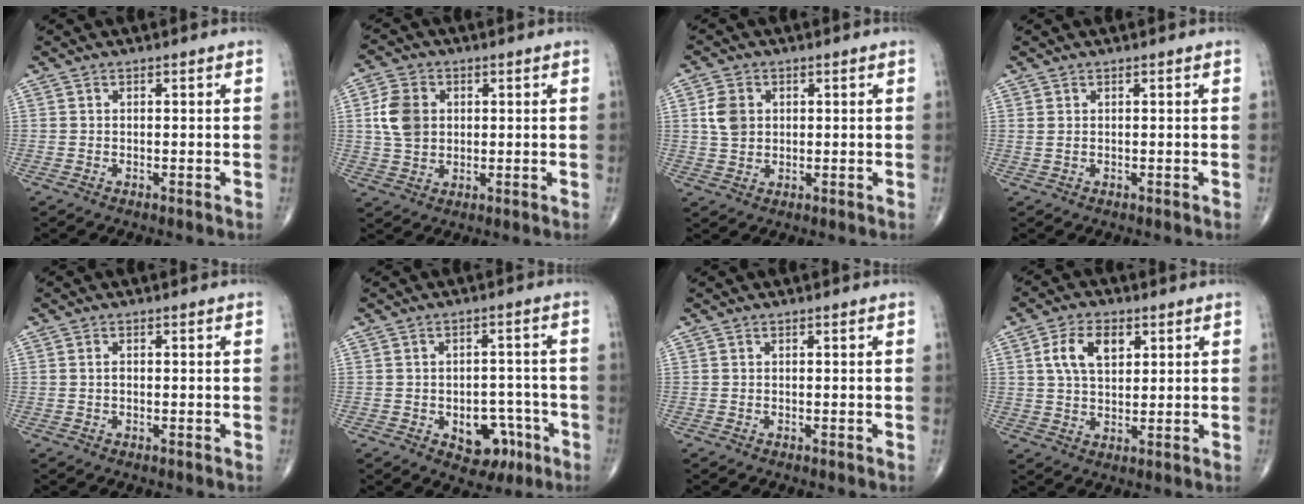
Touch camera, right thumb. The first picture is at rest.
{"total": 7.8, "force": [1.3, 6.0, 4.8], "torque": [-0.082, 0.000, 0.024]}
{"total": 5.1, "force": [1.1, 4.0, 3.0], "torque": [-0.047, -0.002, 0.020]}
{"total": 0.8, "force": [0.3, 0.3, 0.7], "torque": [-0.019, 0.009, 0.011]}
{"total": 0.9, "force": [0.0, 0.5, 0.7], "torque": [-0.013, 0.001, -0.001]}
{"total": 10.3, "force": [-4.1, 6.9, 6.4], "torque": [-0.041, 0.038, -0.045]}
{"total": 0.0}
{"total": 7.9, "force": [2.8, 4.6, 5.8], "torque": [-0.096, -0.005, 0.050]}